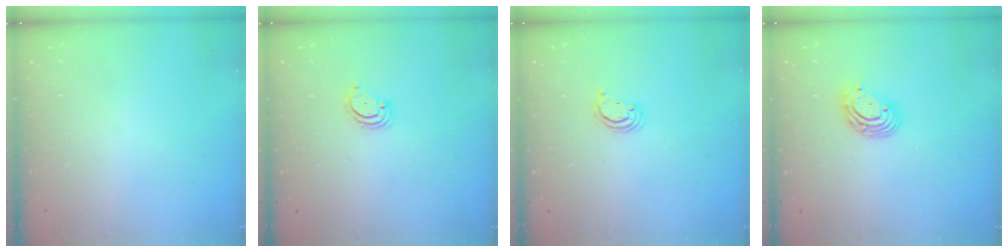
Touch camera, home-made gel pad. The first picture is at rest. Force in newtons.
{"total": 3.1, "press": 3.1, "slide": 0.3}
{"total": 2.6, "press": 2.6, "slide": 0.2}
{"total": 8.8, "press": 8.6, "slide": 1.7}